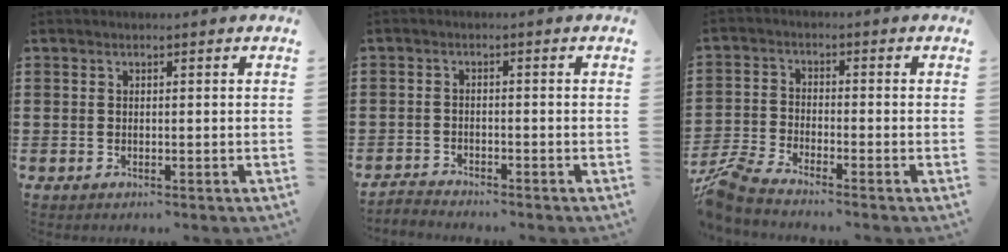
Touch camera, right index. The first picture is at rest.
{"total": 2.0, "force": [-2.0, 0.0, -0.1], "torque": [-0.007, -0.001, -0.041]}
{"total": 4.7, "force": [-4.4, -0.2, 1.4], "torque": [-0.059, -0.021, -0.096]}